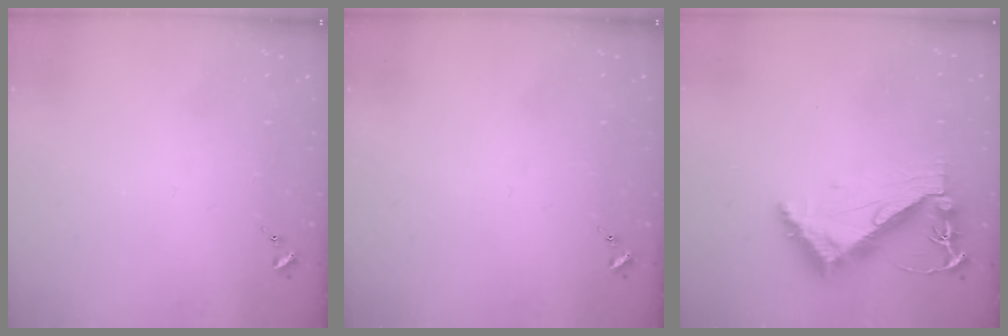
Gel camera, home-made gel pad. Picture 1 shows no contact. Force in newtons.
{"total": 0.0}
{"total": 7.8, "press": 7.7, "slide": 1.0}